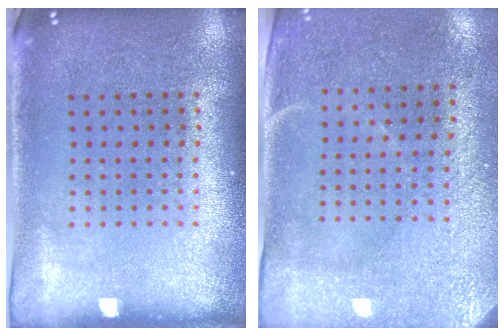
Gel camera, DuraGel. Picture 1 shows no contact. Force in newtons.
{"total": 2.9, "press": 2.5, "slide": 1.6}